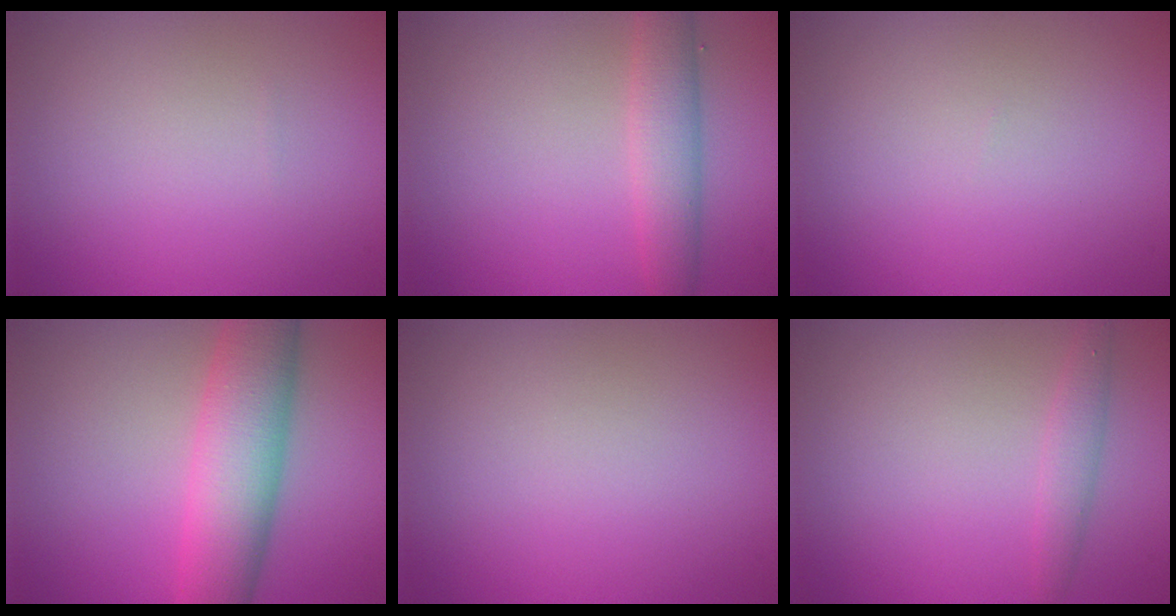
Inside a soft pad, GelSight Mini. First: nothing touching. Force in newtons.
{"total": 3.4, "press": 3.4, "slide": 0.1}
{"total": 0.0}
{"total": 7.8, "press": 7.8, "slide": 0.1}
{"total": 0.0}
{"total": 1.6, "press": 1.6, "slide": 0.0}